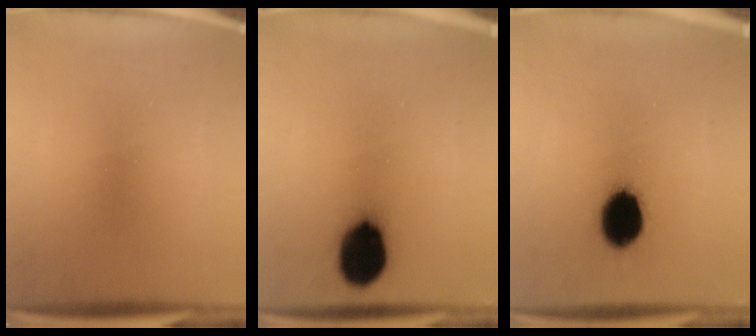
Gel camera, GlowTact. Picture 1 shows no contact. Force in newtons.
{"total": 14.7}
{"total": 12.0}